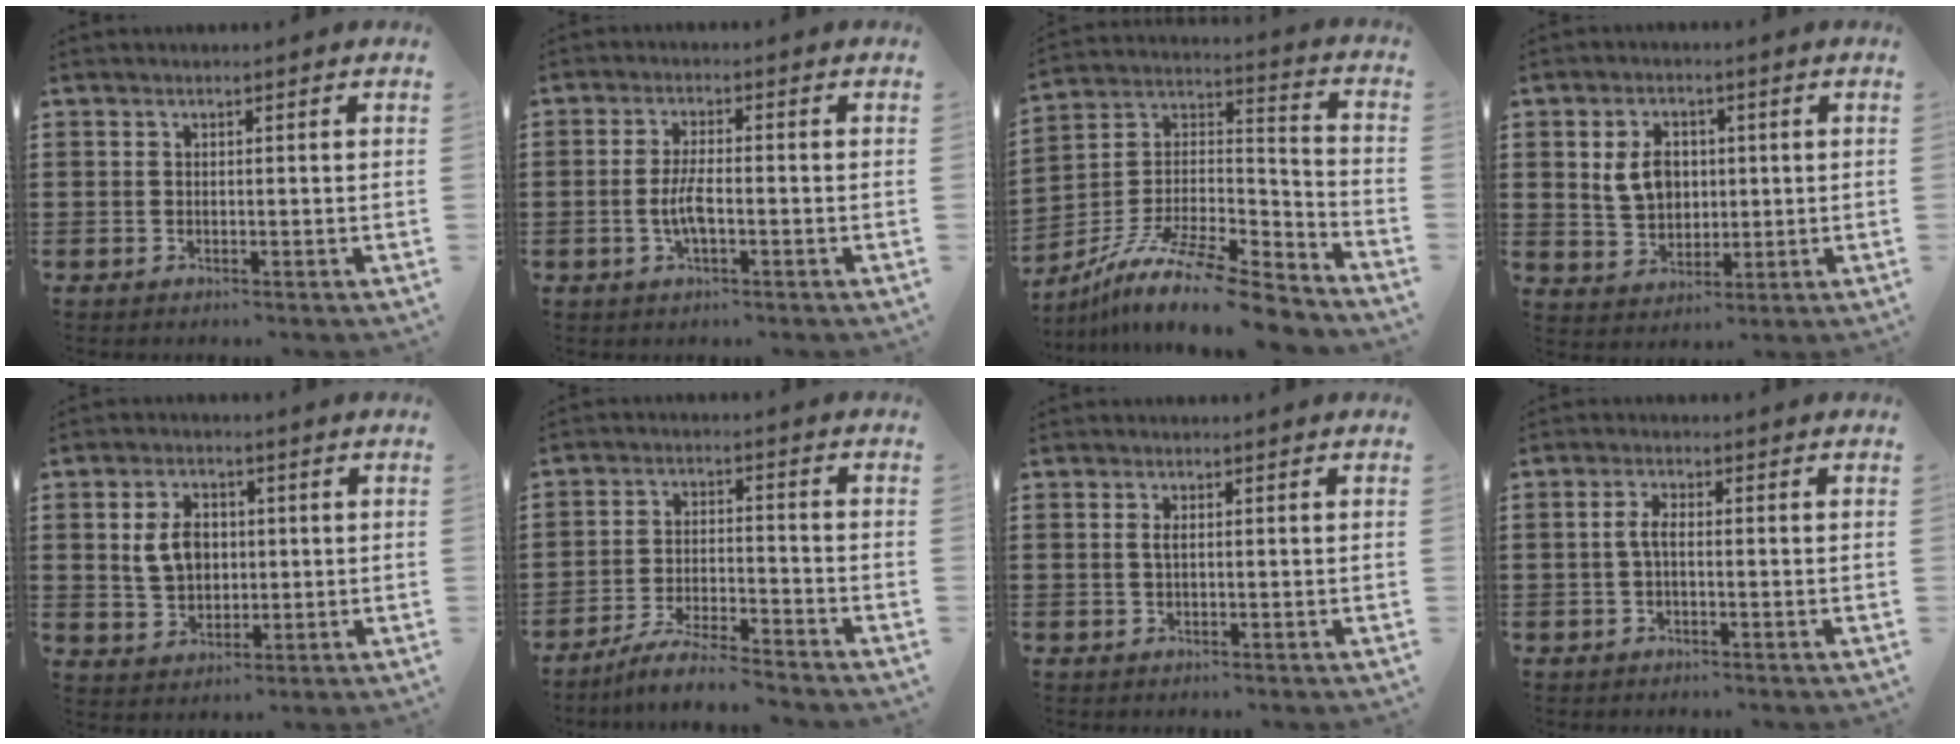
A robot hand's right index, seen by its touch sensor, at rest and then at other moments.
{"total": 4.3, "force": [-0.9, 1.2, 4.0], "torque": [-0.085, -0.001, -0.022]}
{"total": 12.2, "force": [-9.7, 2.4, 6.9], "torque": [-0.131, 0.017, -0.189]}
{"total": 6.0, "force": [1.0, 4.4, 3.9], "torque": [-0.088, 0.008, 0.012]}
{"total": 5.7, "force": [0.7, 4.0, 4.0], "torque": [-0.094, 0.005, 0.004]}
{"total": 5.6, "force": [-5.3, 0.0, 1.8], "torque": [-0.045, -0.006, -0.103]}
{"total": 1.1, "force": [0.1, 0.3, 1.0], "torque": [-0.021, 0.002, 0.002]}
{"total": 2.4, "force": [-0.5, 0.7, 2.2], "torque": [-0.057, -0.004, -0.015]}